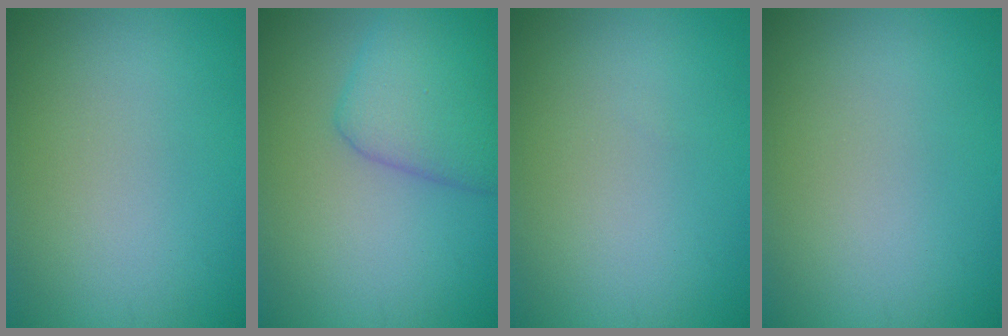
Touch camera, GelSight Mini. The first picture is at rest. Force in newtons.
{"total": 4.8, "press": 4.8, "slide": 0.1}
{"total": 0.0}
{"total": 0.0}